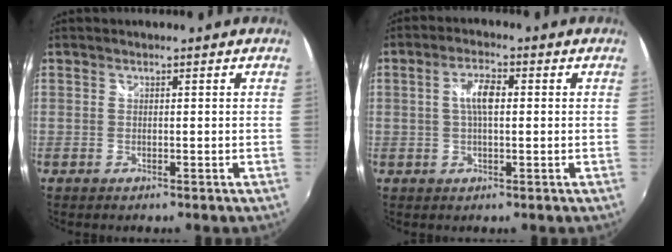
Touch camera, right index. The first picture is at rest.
{"total": 4.5, "force": [0.4, 1.7, 4.2], "torque": [-0.080, 0.010, 0.006]}